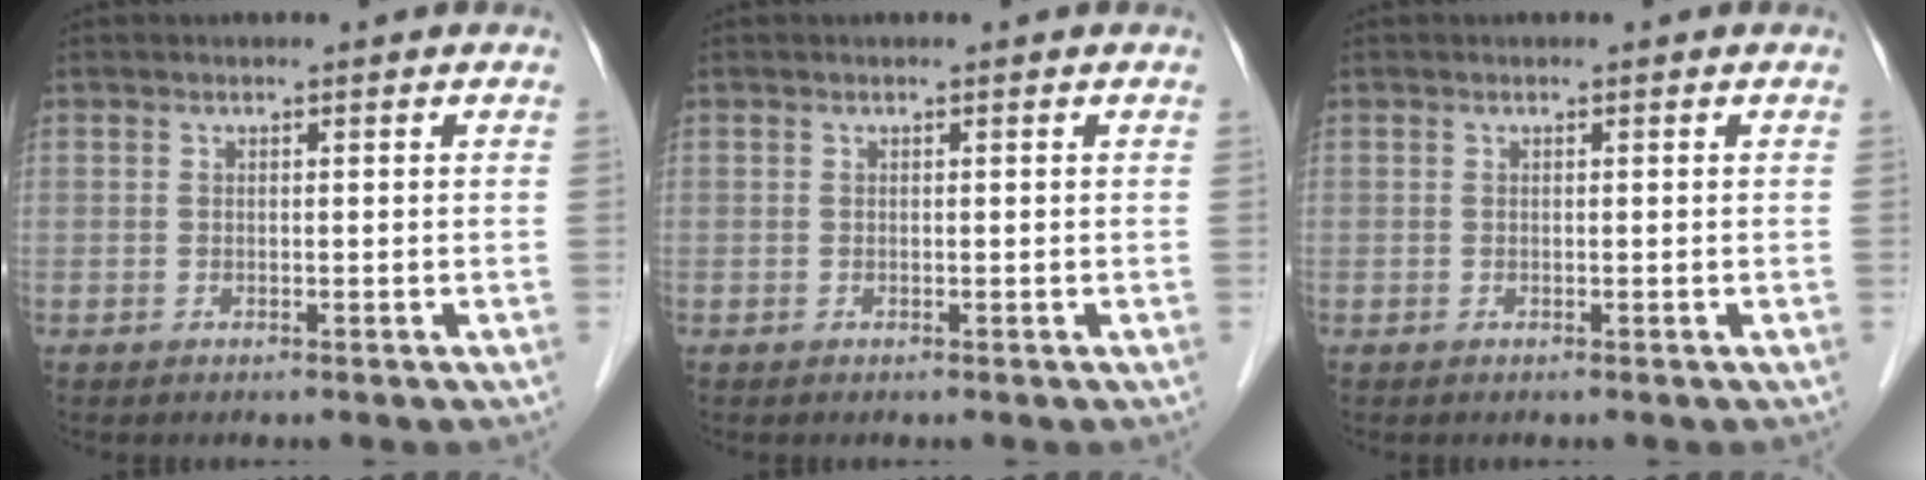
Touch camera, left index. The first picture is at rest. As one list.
[{"total": 0.0}, {"total": 0.0}]